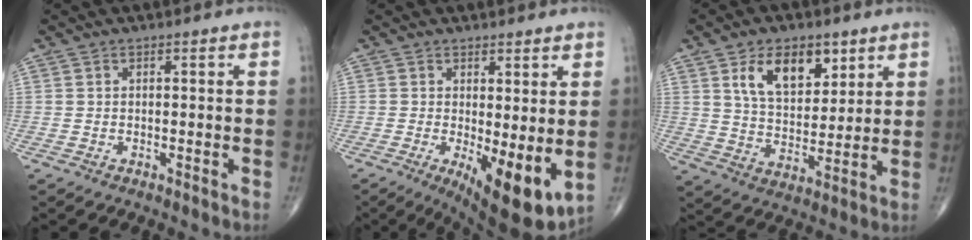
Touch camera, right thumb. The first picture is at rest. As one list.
[{"total": 10.2, "force": [-1.2, 3.5, 9.5], "torque": [-0.138, -0.028, -0.007]}, {"total": 12.3, "force": [5.9, 7.1, 8.1], "torque": [-0.105, -0.031, 0.110]}]